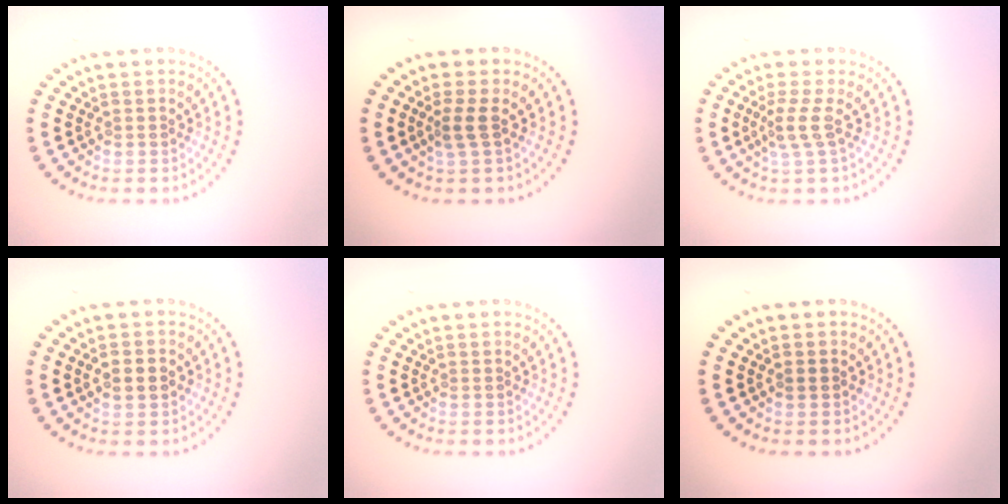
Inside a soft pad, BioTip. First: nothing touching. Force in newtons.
{"total": 1.6, "press": 1.3, "slide": 1.0}
{"total": 2.2, "press": 1.5, "slide": 1.6}
{"total": 2.6, "press": 2.6, "slide": 0.1}
{"total": 0.0}
{"total": 0.8, "press": 0.8, "slide": 0.0}